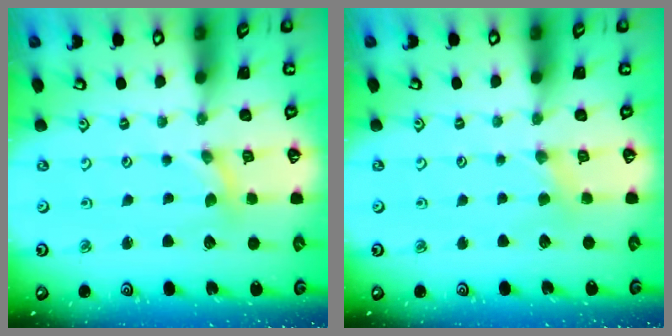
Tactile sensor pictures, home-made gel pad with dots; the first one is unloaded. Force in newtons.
{"total": 2.0, "press": 2.0, "slide": 0.4}